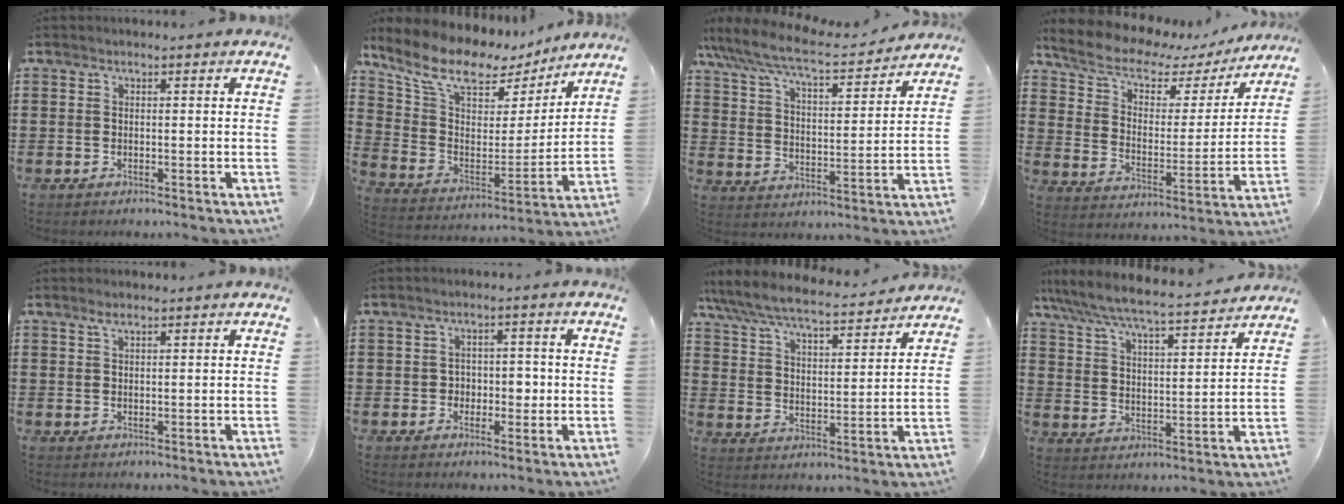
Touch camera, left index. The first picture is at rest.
{"total": 11.0, "force": [8.6, 4.4, 5.2], "torque": [-0.138, -0.050, 0.151]}
{"total": 7.9, "force": [7.0, 1.0, 3.6], "torque": [-0.099, -0.041, 0.117]}
{"total": 7.5, "force": [5.7, 3.3, 3.5], "torque": [-0.089, -0.031, 0.093]}
{"total": 1.3, "force": [0.7, 0.3, 1.1], "torque": [-0.022, 0.001, 0.013]}
{"total": 2.9, "force": [-0.4, 2.4, 1.6], "torque": [-0.031, 0.004, -0.017]}
{"total": 7.2, "force": [6.7, 0.6, 2.6], "torque": [-0.078, -0.043, 0.114]}
{"total": 6.4, "force": [5.9, 0.2, 2.5], "torque": [-0.074, -0.042, 0.096]}